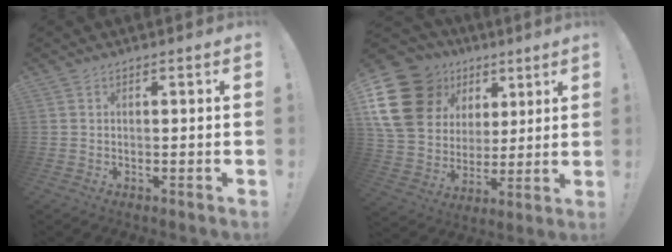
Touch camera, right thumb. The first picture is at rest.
{"total": 20.7, "force": [8.3, 16.2, 9.9], "torque": [-0.172, -0.034, 0.184]}